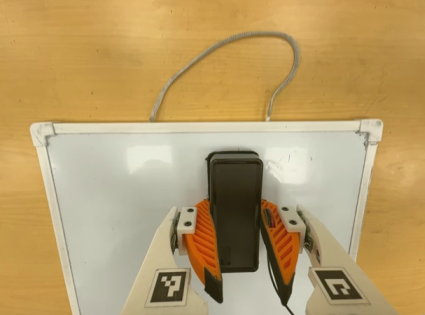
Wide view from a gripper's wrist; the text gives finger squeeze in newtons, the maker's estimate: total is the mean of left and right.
{"total": 15.4, "left": 15.4, "right": 15.4}